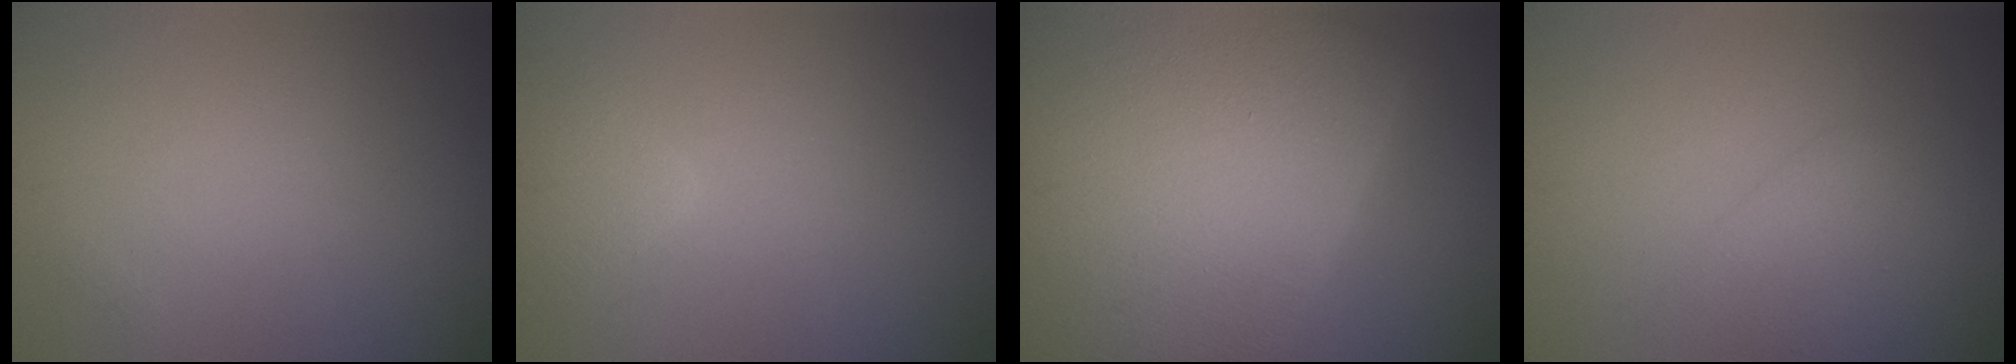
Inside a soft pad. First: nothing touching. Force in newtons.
{"total": 2.4, "press": 2.4, "slide": 0.2}
{"total": 17.0, "press": 17.0, "slide": 0.7}
{"total": 2.5, "press": 2.4, "slide": 0.2}